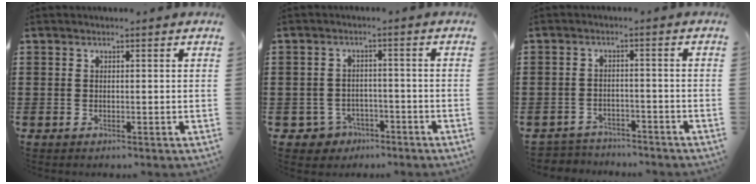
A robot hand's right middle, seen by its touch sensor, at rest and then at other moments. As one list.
[{"total": 2.4, "force": [-1.9, 1.4, 0.2], "torque": [-0.019, 0.000, -0.044]}, {"total": 2.7, "force": [-2.7, 0.3, -0.3], "torque": [-0.001, 0.001, -0.060]}]